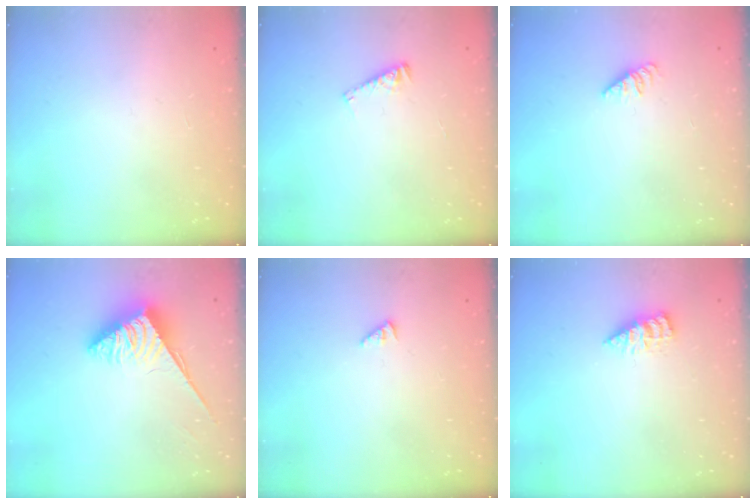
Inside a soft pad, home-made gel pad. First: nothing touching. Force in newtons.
{"total": 4.6, "press": 4.6, "slide": 0.2}
{"total": 1.2, "press": 1.1, "slide": 0.3}
{"total": 3.8, "press": 3.7, "slide": 0.6}
{"total": 0.6, "press": 0.6, "slide": 0.2}
{"total": 2.9, "press": 2.8, "slide": 0.4}